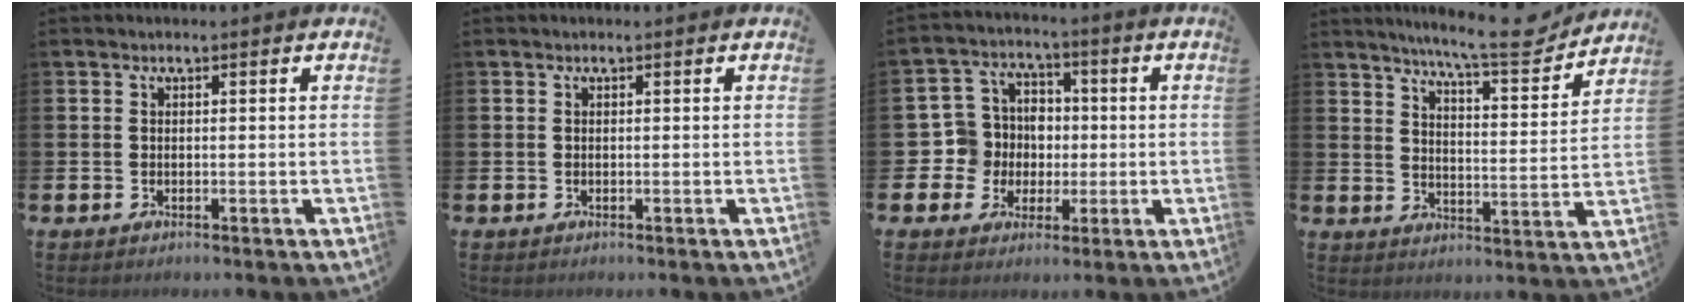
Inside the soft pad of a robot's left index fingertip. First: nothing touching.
{"total": 0.0}
{"total": 7.2, "force": [0.0, 7.1, 1.5], "torque": [-0.065, 0.011, 0.000]}
{"total": 8.5, "force": [7.9, 0.6, 3.3], "torque": [-0.071, -0.050, 0.134]}